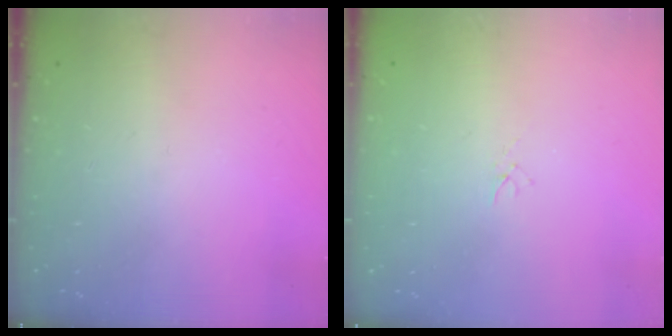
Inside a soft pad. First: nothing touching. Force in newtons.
{"total": 1.0, "press": 1.0, "slide": 0.3}